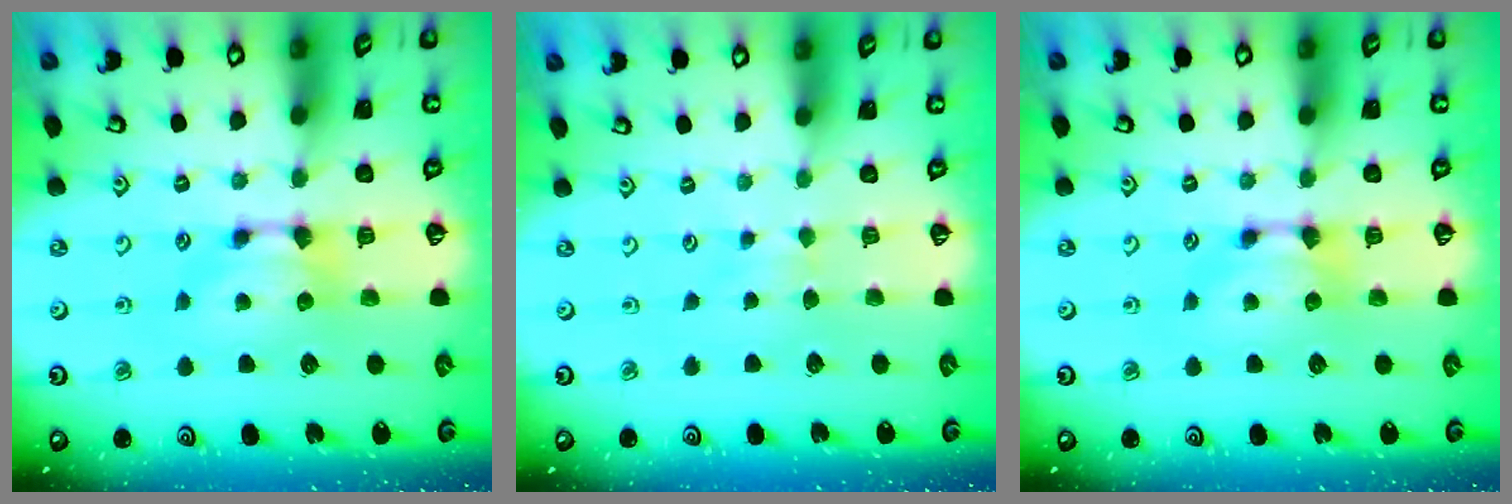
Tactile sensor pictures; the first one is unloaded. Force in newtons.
{"total": 2.6, "press": 2.6, "slide": 0.4}
{"total": 0.0}